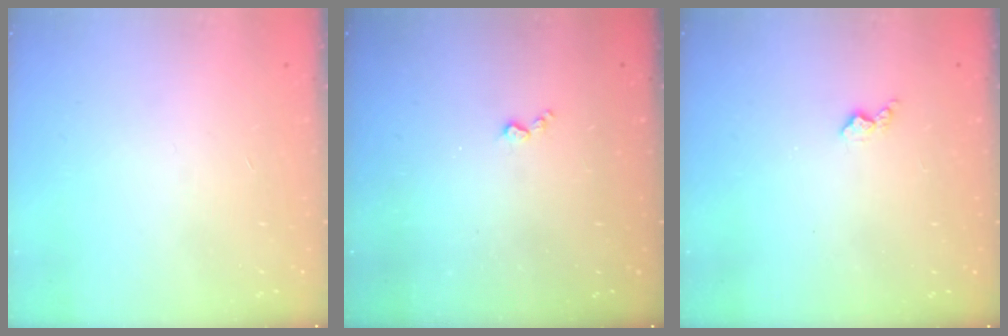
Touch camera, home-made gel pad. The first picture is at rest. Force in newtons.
{"total": 3.5, "press": 3.5, "slide": 0.6}
{"total": 2.9, "press": 2.9, "slide": 0.5}